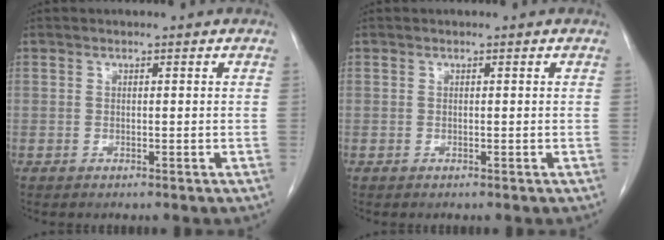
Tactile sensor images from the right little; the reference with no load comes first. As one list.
[{"total": 0.0}]